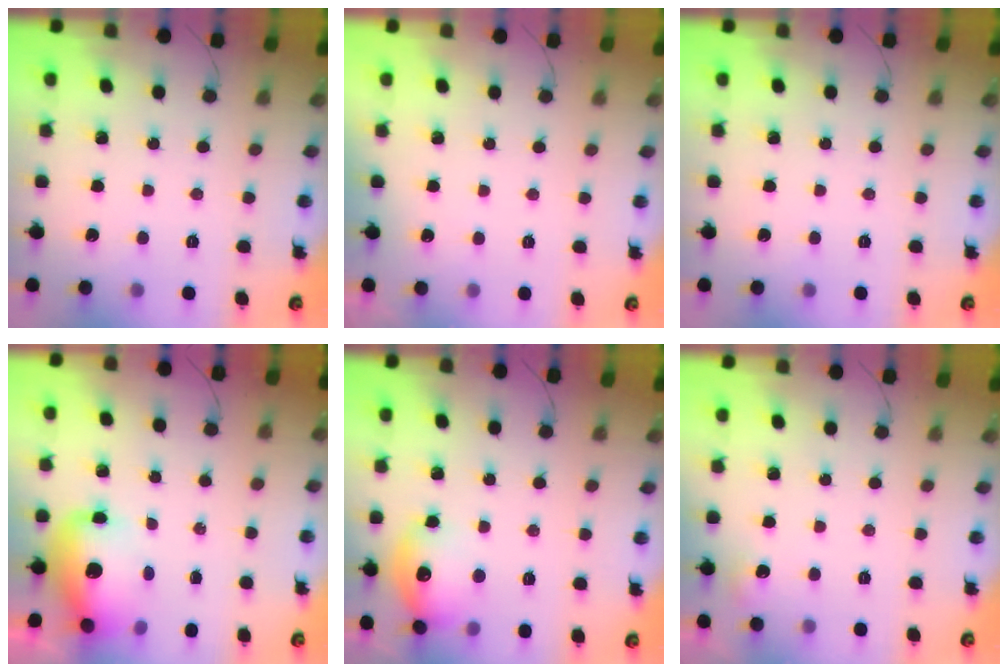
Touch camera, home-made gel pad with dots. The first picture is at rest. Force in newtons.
{"total": 11.7, "press": 1.6, "slide": 11.6}
{"total": 0.0}
{"total": 11.9, "press": 11.5, "slide": 2.8}
{"total": 14.1, "press": 14.1, "slide": 1.2}
{"total": 4.2, "press": 4.0, "slide": 1.4}